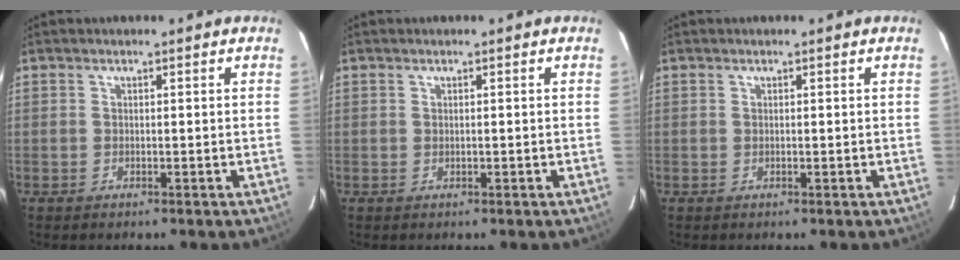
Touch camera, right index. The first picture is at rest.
{"total": 0.0}
{"total": 0.0}